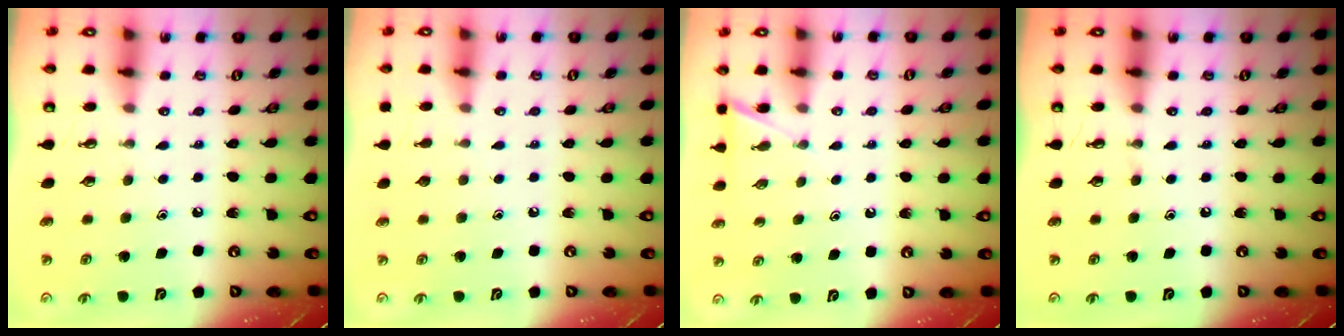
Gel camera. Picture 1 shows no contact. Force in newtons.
{"total": 0.0}
{"total": 4.1, "press": 4.1, "slide": 0.4}
{"total": 0.0}